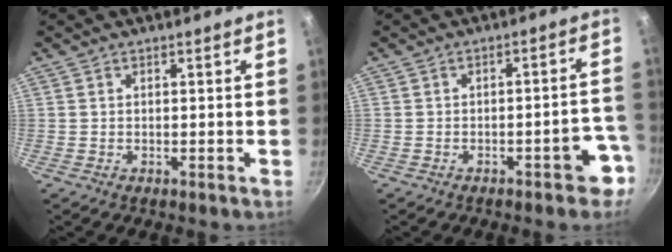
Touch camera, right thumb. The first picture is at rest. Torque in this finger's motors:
{"motor_torque": [1.06, 0.33, 0.72, -0.27, 0.03]}